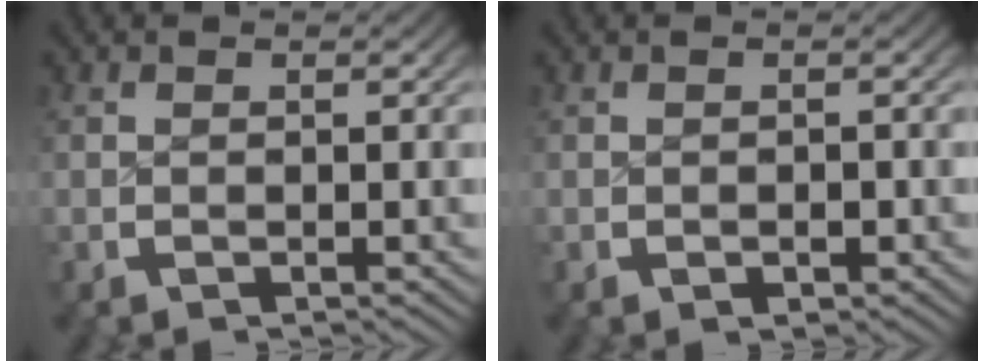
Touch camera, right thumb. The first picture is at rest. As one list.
[{"total": 0.9, "force": [-0.3, 0.6, 0.5], "torque": [-0.005, -0.003, -0.005]}]